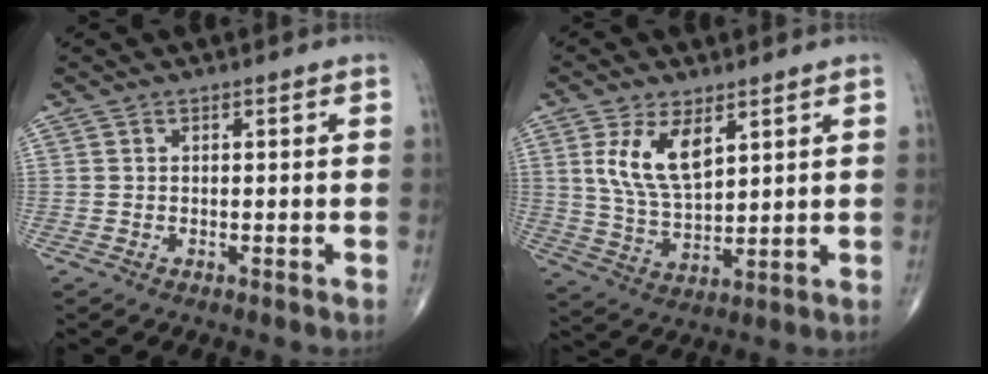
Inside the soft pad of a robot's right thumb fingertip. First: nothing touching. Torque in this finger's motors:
{"motor_torque": [0.10, 0.14, 0.11, 0.00, 0.23]}